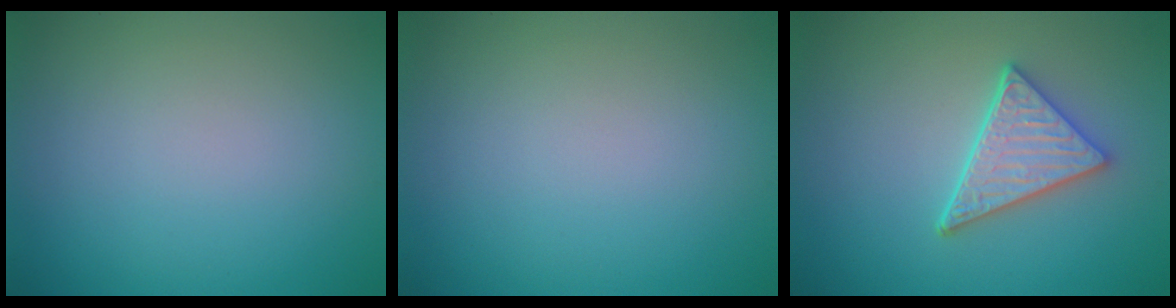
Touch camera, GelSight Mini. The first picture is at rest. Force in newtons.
{"total": 0.0}
{"total": 4.3, "press": 3.6, "slide": 2.3}